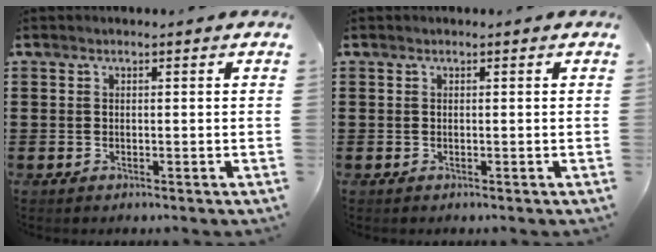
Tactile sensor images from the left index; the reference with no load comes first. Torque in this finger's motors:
{"motor_torque": [-0.03, 0.01, 0.00, -0.01]}